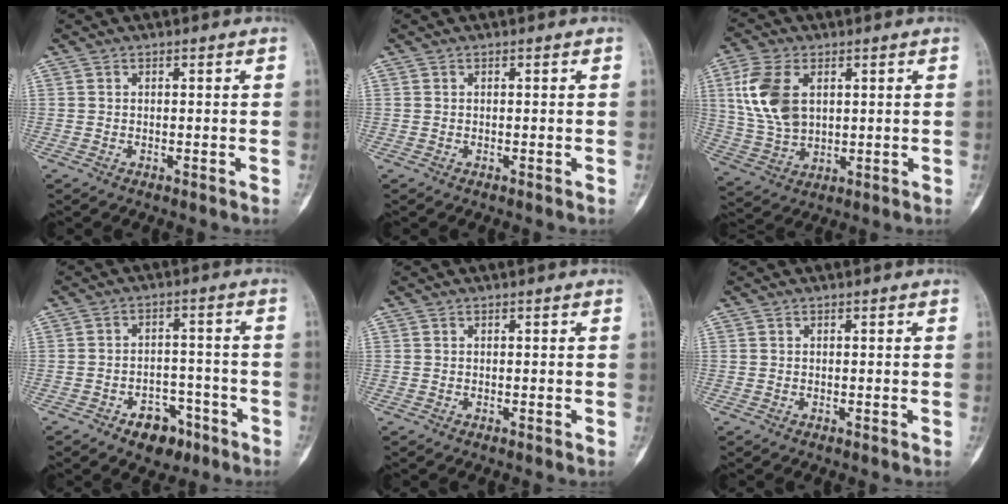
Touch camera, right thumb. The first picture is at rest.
{"total": 0.0}
{"total": 12.1, "force": [3.2, 7.6, 8.9], "torque": [-0.182, -0.004, 0.071]}
{"total": 7.5, "force": [-4.4, 4.8, 3.7], "torque": [-0.026, 0.040, -0.061]}
{"total": 0.0}
{"total": 0.0}